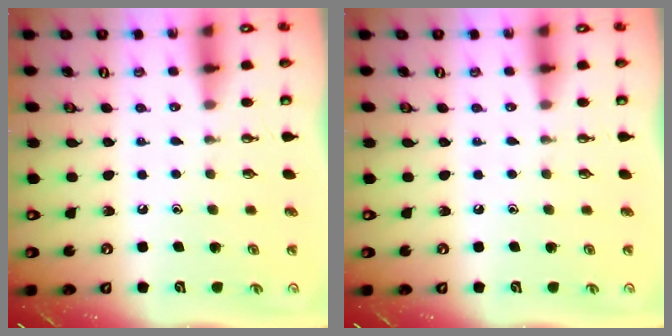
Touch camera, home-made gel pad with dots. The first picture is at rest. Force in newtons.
{"total": 0.0}